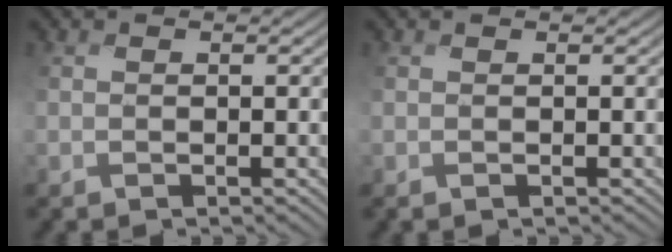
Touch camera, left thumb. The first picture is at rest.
{"total": 0.0}